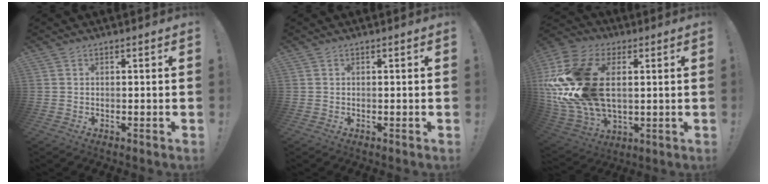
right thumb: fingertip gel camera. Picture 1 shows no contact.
{"total": 0.0}
{"total": 28.5, "force": [3.3, 18.4, 21.6], "torque": [-0.414, -0.001, 0.073]}